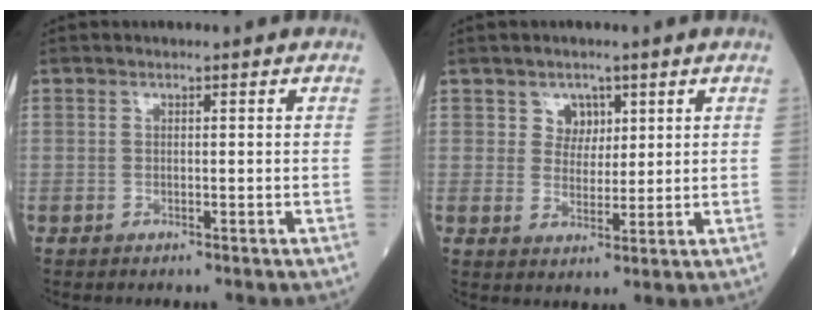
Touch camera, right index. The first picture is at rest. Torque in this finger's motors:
{"motor_torque": [-0.01, 0.00, 0.00, 0.02]}